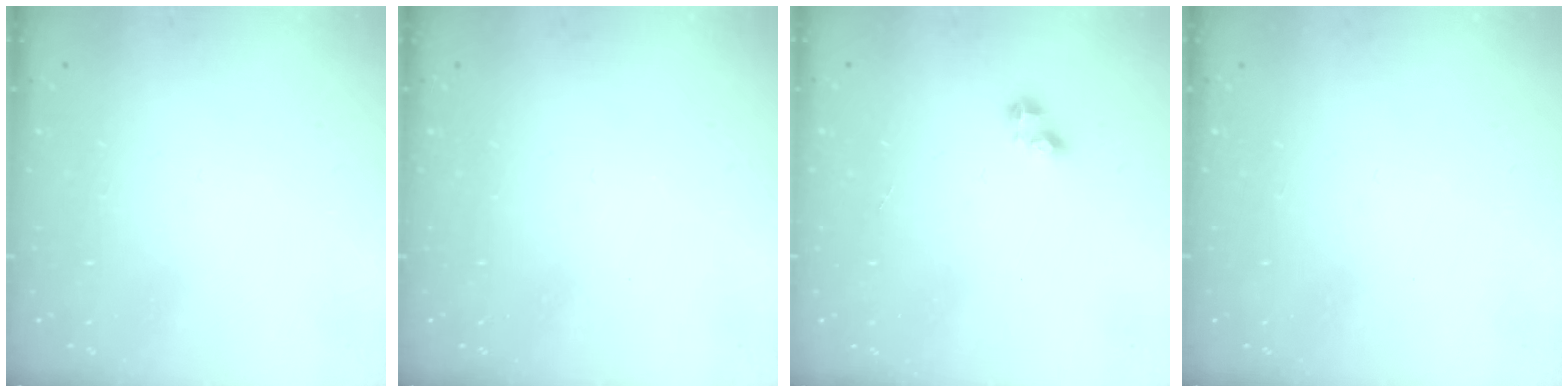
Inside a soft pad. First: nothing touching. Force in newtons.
{"total": 0.0}
{"total": 2.1, "press": 2.1, "slide": 0.3}
{"total": 0.0}